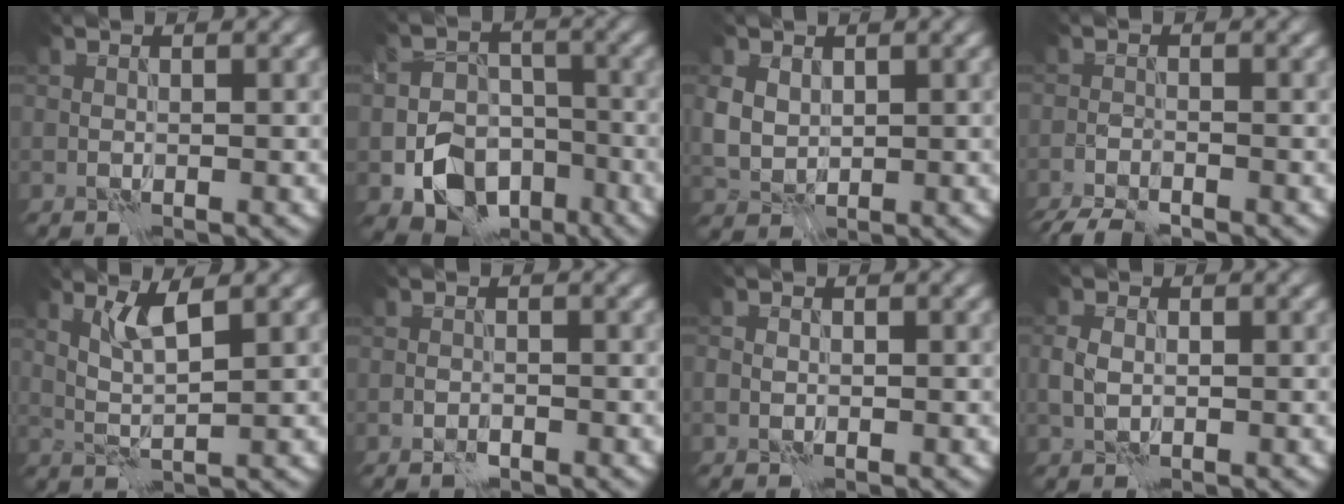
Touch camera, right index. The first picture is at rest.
{"total": 8.4, "force": [-4.4, 6.1, 3.9], "torque": [-0.038, -0.007, -0.077]}
{"total": 2.8, "force": [1.0, 2.1, 1.4], "torque": [-0.039, -0.001, 0.021]}
{"total": 3.3, "force": [-3.1, 0.5, 1.2], "torque": [-0.023, -0.008, -0.062]}
{"total": 2.6, "force": [1.5, 0.2, 2.2], "torque": [-0.050, -0.002, 0.033]}
{"total": 1.0, "force": [-0.8, 0.5, 0.4], "torque": [-0.005, 0.003, -0.015]}
{"total": 0.5, "force": [0.0, 0.5, 0.1], "torque": [0.000, -0.002, -0.001]}
{"total": 1.6, "force": [0.0, 1.2, 1.0], "torque": [-0.025, 0.003, 0.000]}